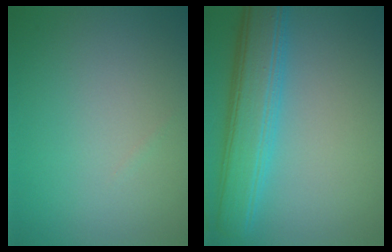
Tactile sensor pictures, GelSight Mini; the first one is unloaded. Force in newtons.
{"total": 6.3, "press": 6.3, "slide": 0.1}